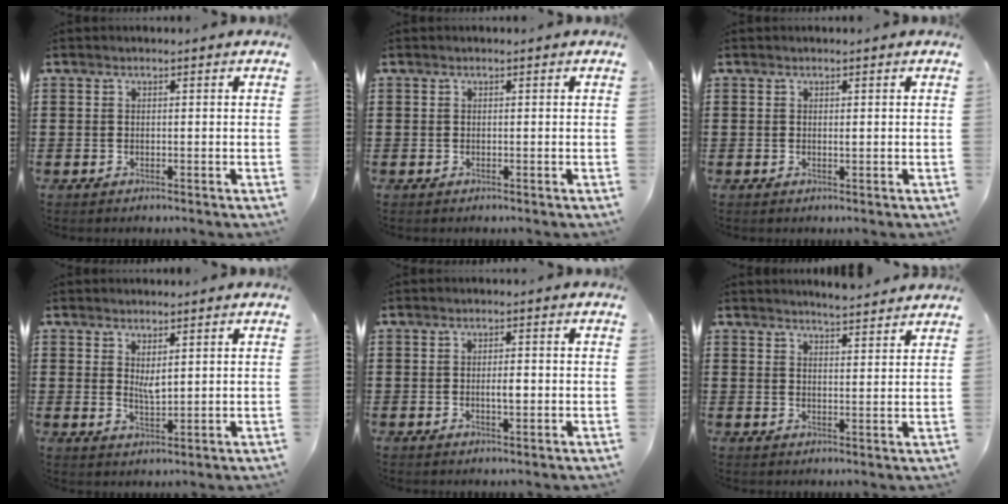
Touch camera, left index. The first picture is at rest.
{"total": 0.0}
{"total": 0.5, "force": [0.1, 0.2, 0.5], "torque": [-0.011, -0.001, 0.003]}
{"total": 2.8, "force": [1.6, 1.0, 2.1], "torque": [-0.043, 0.002, 0.029]}
{"total": 2.2, "force": [-0.2, 0.7, 2.1], "torque": [-0.040, 0.001, -0.005]}
{"total": 3.5, "force": [3.5, -0.4, 0.3], "torque": [-0.016, -0.015, 0.063]}